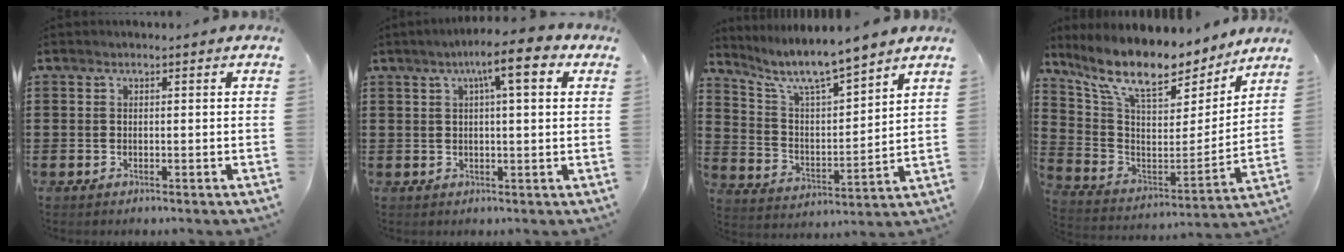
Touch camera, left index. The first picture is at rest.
{"total": 7.5, "force": [3.5, 1.2, 6.5], "torque": [-0.103, -0.001, 0.049]}
{"total": 7.6, "force": [6.7, 0.7, 3.5], "torque": [-0.096, -0.043, 0.113]}
{"total": 12.0, "force": [9.5, 3.3, 6.6], "torque": [-0.163, -0.061, 0.163]}